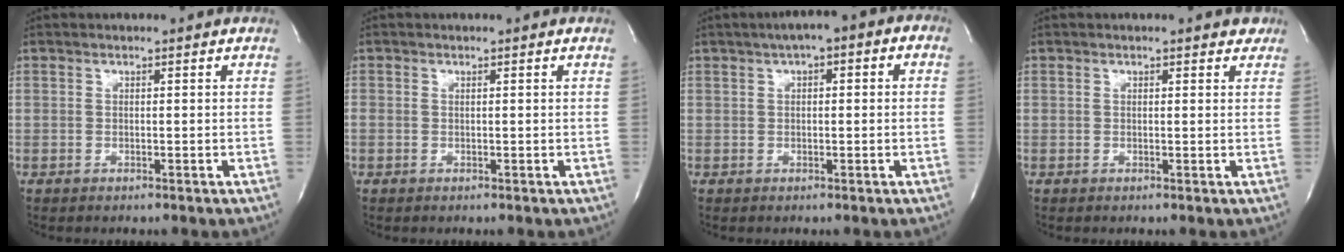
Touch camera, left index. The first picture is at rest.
{"total": 0.0}
{"total": 5.7, "force": [2.0, 1.9, 4.9], "torque": [-0.069, 0.031, 0.020]}
{"total": 1.8, "force": [1.4, 0.8, 0.8], "torque": [-0.008, 0.005, 0.011]}